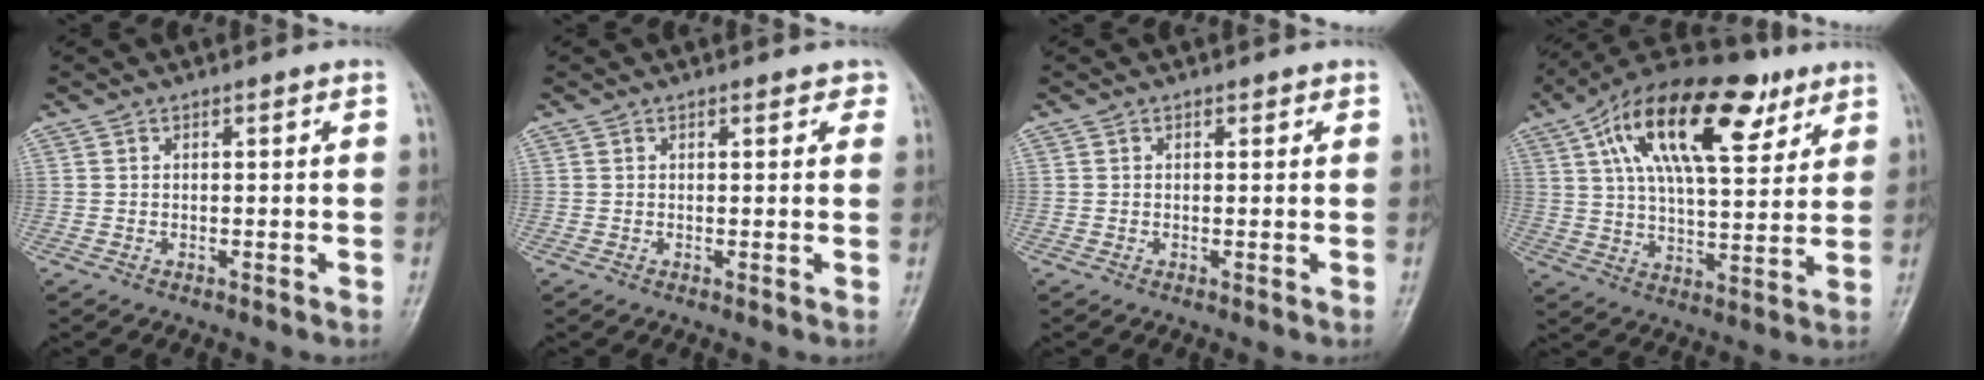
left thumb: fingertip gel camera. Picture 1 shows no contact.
{"total": 1.9, "force": [1.2, 1.1, 1.0], "torque": [0.007, -0.003, 0.008]}
{"total": 0.9, "force": [0.6, 0.7, 0.3], "torque": [0.006, -0.002, 0.004]}
{"total": 24.0, "force": [11.2, 10.7, 18.4], "torque": [-0.285, -0.002, 0.185]}